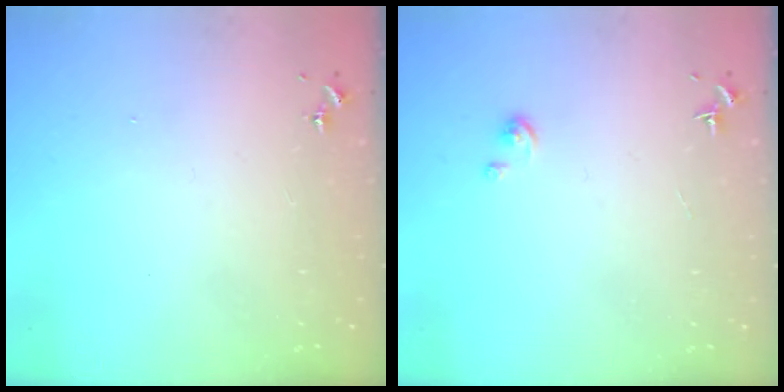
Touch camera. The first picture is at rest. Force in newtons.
{"total": 2.1, "press": 2.1, "slide": 0.2}